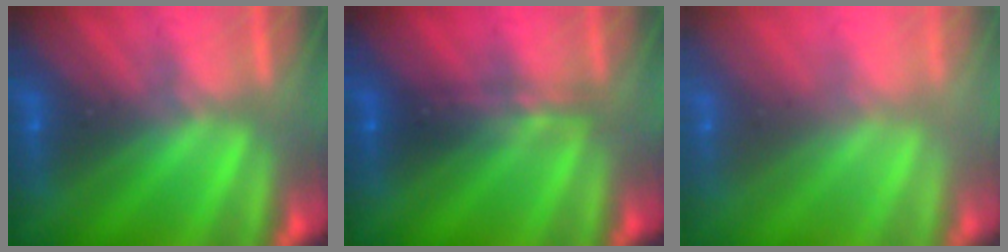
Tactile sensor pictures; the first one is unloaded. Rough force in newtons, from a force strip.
{"total": 2.3}
{"total": 9.6}